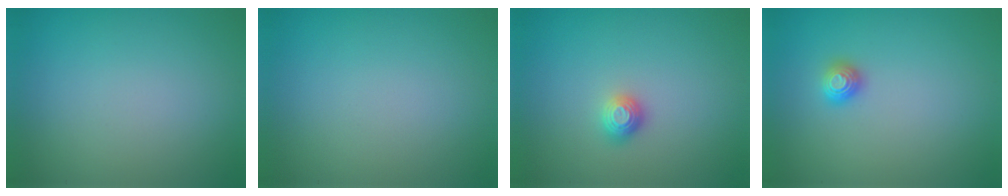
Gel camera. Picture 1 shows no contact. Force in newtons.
{"total": 0.0}
{"total": 1.1, "press": 1.0, "slide": 0.3}
{"total": 1.1, "press": 1.1, "slide": 0.4}